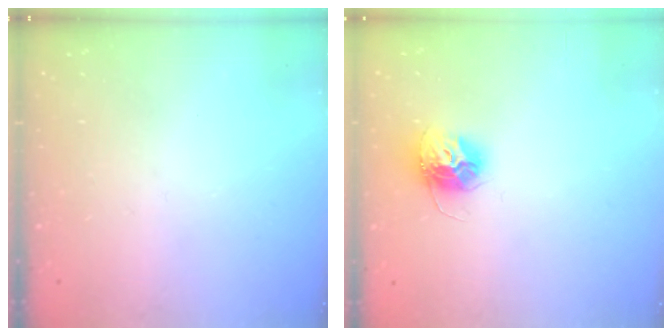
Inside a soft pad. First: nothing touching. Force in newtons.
{"total": 12.4, "press": 12.4, "slide": 1.0}